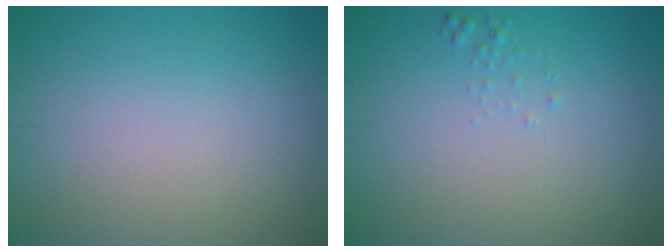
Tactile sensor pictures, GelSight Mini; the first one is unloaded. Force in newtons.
{"total": 0.5, "press": 0.5, "slide": 0.0}